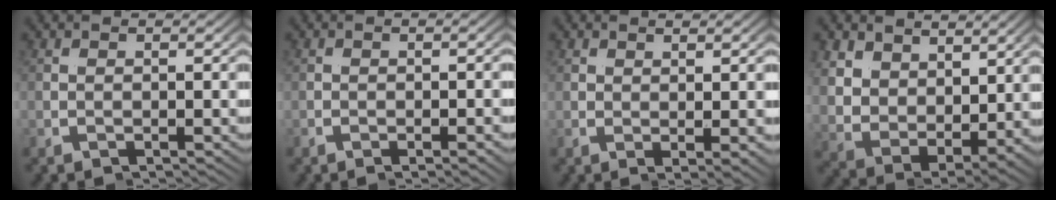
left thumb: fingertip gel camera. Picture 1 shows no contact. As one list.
[{"total": 1.7, "force": [-0.9, -0.8, 1.2], "torque": [-0.028, 0.005, -0.021]}, {"total": 2.8, "force": [0.6, -2.5, 1.2], "torque": [-0.003, 0.025, 0.000]}, {"total": 2.6, "force": [2.6, 0.0, 0.2], "torque": [-0.024, -0.002, 0.045]}]